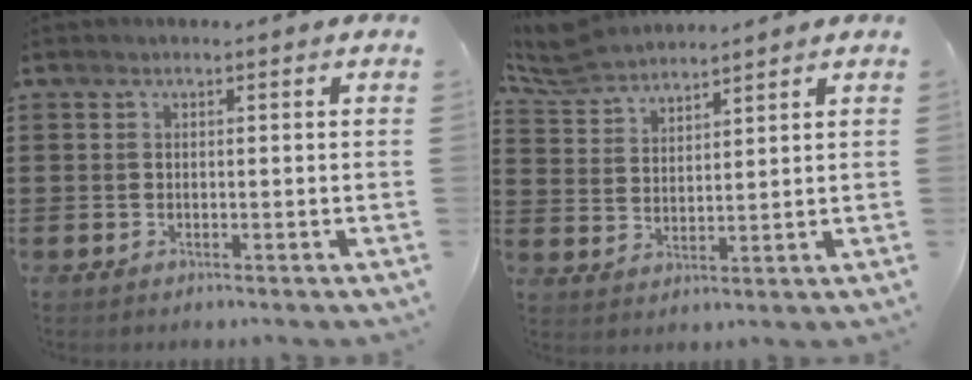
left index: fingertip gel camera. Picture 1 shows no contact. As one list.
[{"total": 5.6, "force": [5.3, 1.2, 1.4], "torque": [-0.048, -0.015, 0.099]}]